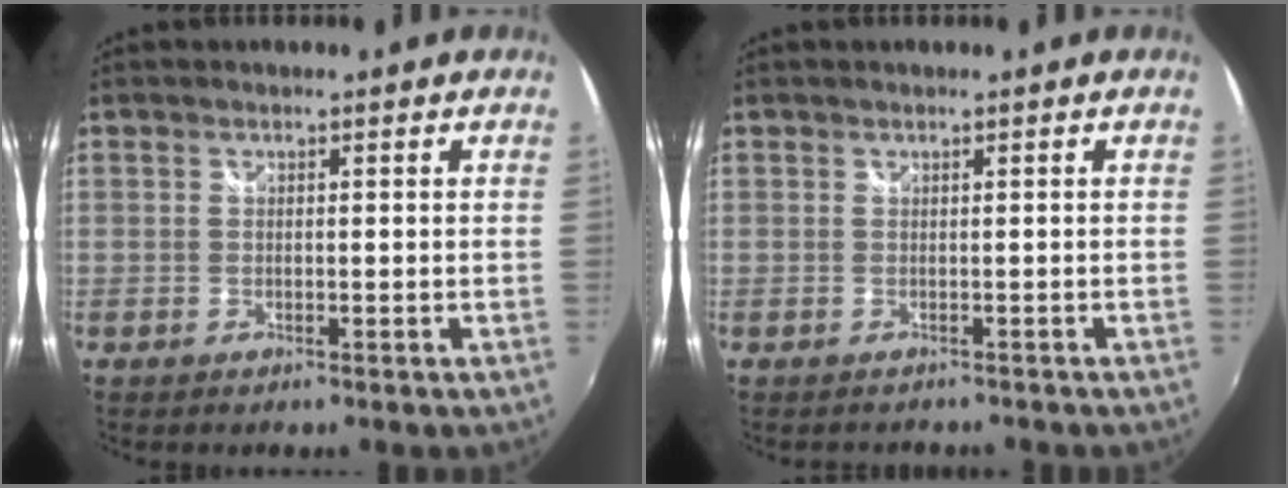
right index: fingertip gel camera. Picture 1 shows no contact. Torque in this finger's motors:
{"motor_torque": [-0.11, -0.13, -0.20, -0.09]}